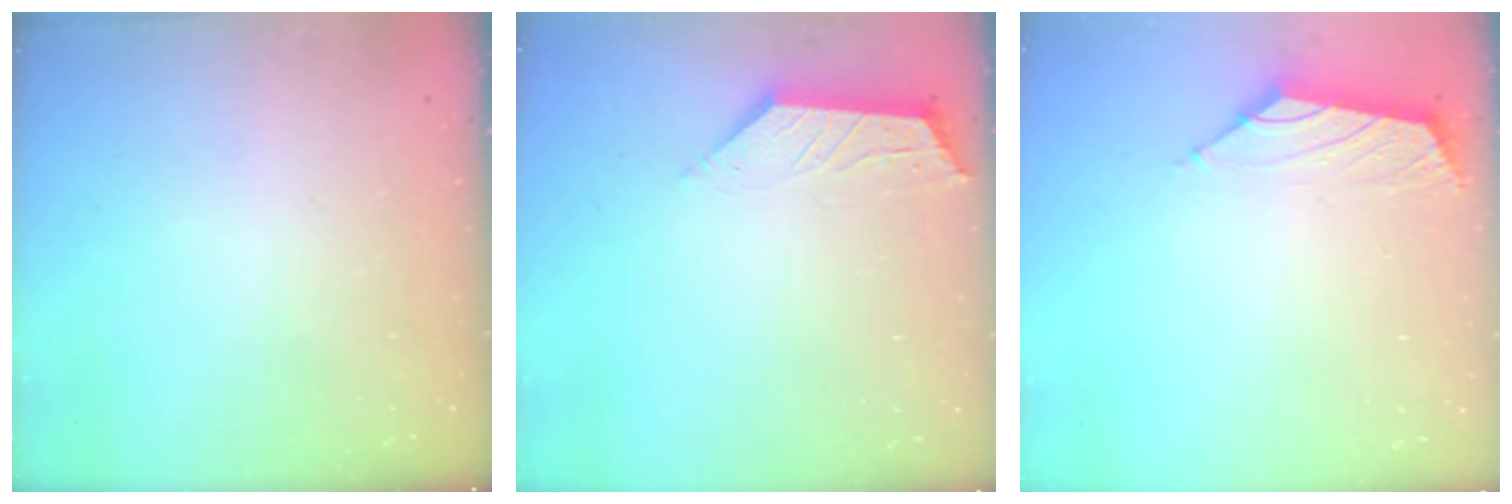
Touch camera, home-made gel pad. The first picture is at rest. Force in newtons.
{"total": 3.0, "press": 2.9, "slide": 0.5}
{"total": 1.6, "press": 1.5, "slide": 0.7}